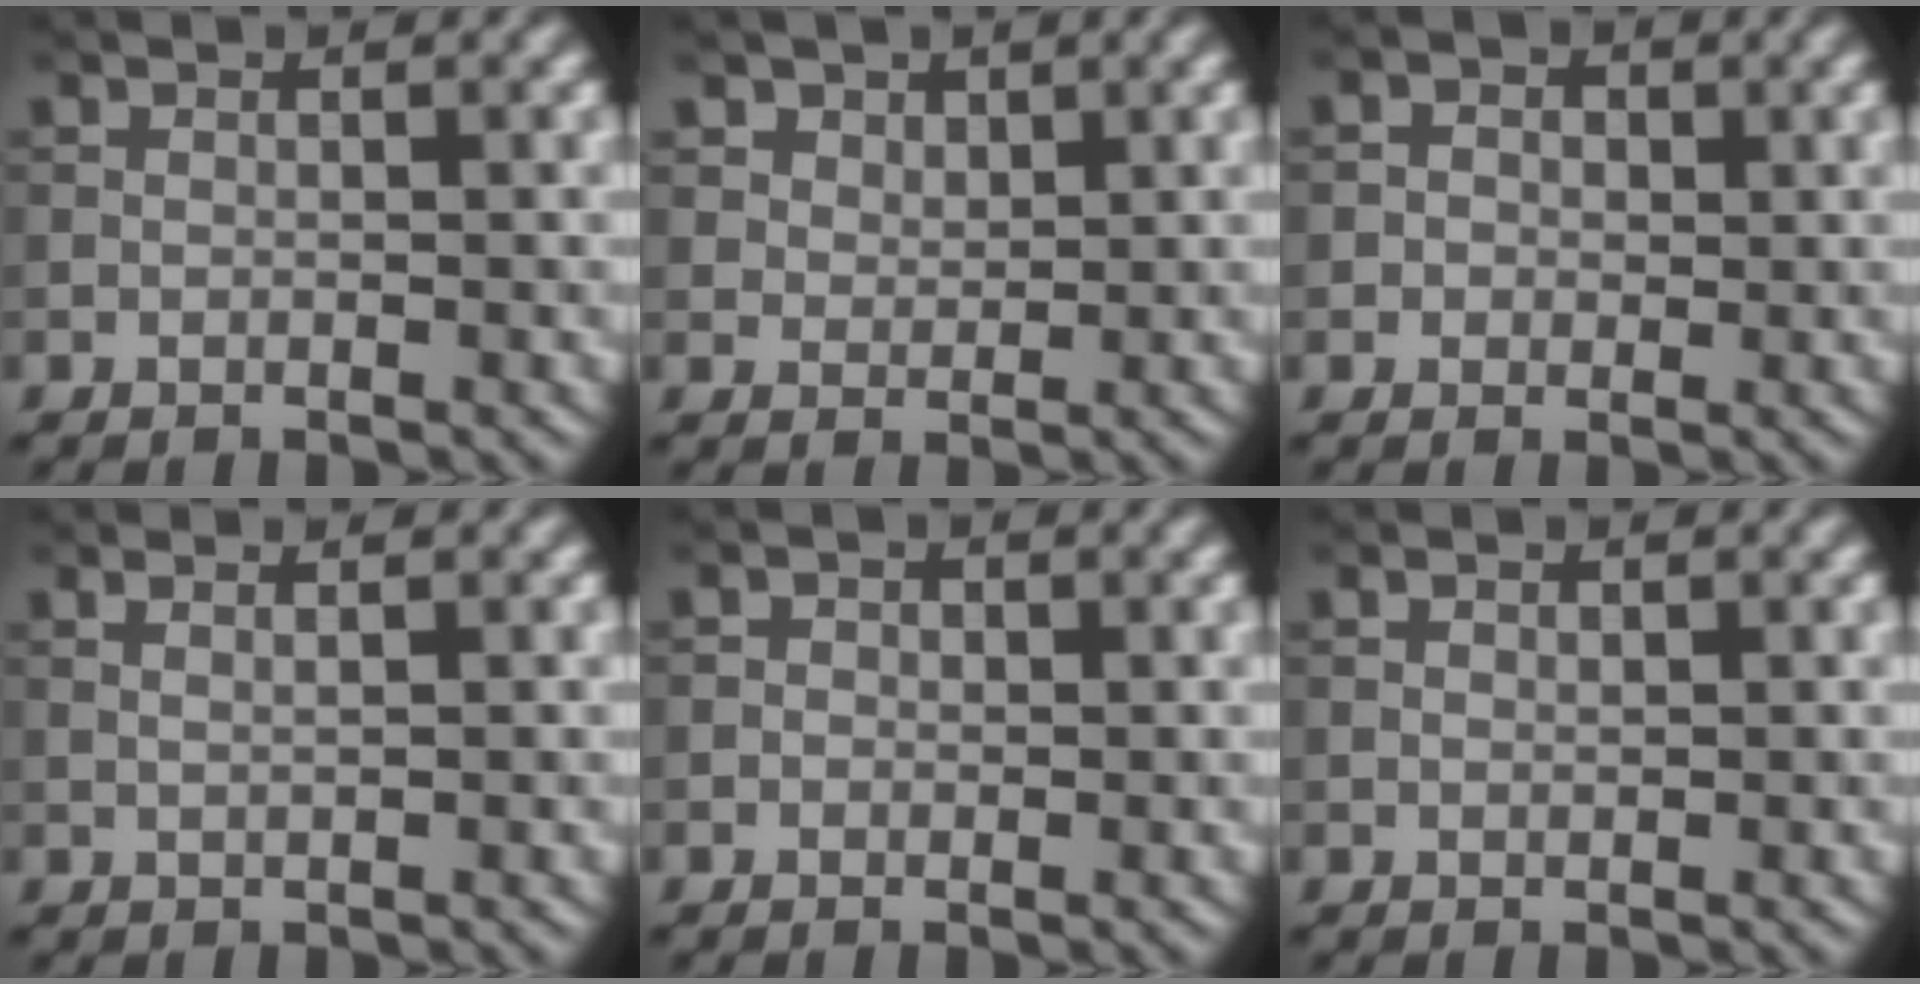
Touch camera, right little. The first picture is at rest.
{"total": 3.7, "force": [2.3, 2.5, 1.3], "torque": [-0.042, -0.008, 0.049]}
{"total": 2.8, "force": [0.7, 2.5, 1.1], "torque": [-0.008, 0.000, -0.003]}
{"total": 1.4, "force": [0.8, 0.5, 1.1], "torque": [-0.010, -0.003, 0.002]}
{"total": 0.9, "force": [0.1, 0.8, 0.4], "torque": [-0.006, -0.003, -0.003]}
{"total": 0.7, "force": [0.3, 0.5, 0.5], "torque": [-0.009, 0.001, 0.007]}